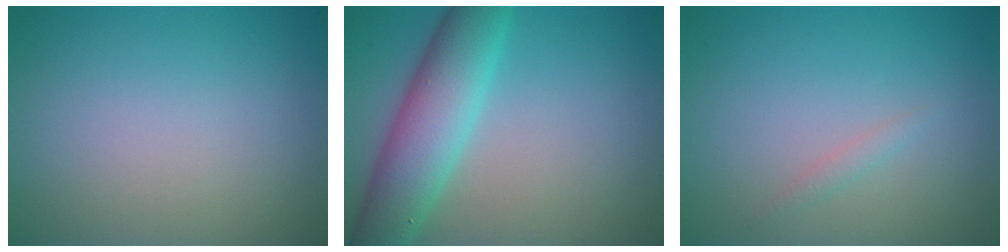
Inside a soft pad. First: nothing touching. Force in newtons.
{"total": 6.9, "press": 6.9, "slide": 0.6}
{"total": 0.7, "press": 0.7, "slide": 0.1}